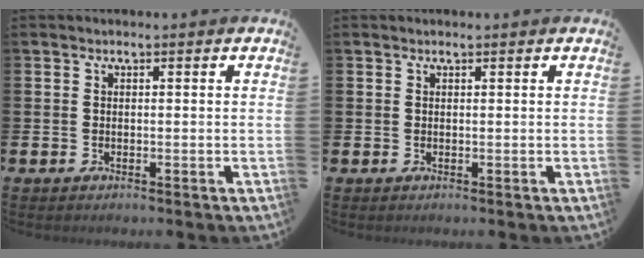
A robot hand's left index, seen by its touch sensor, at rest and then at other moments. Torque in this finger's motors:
{"motor_torque": [-0.46, -0.55, -0.68, -0.02]}